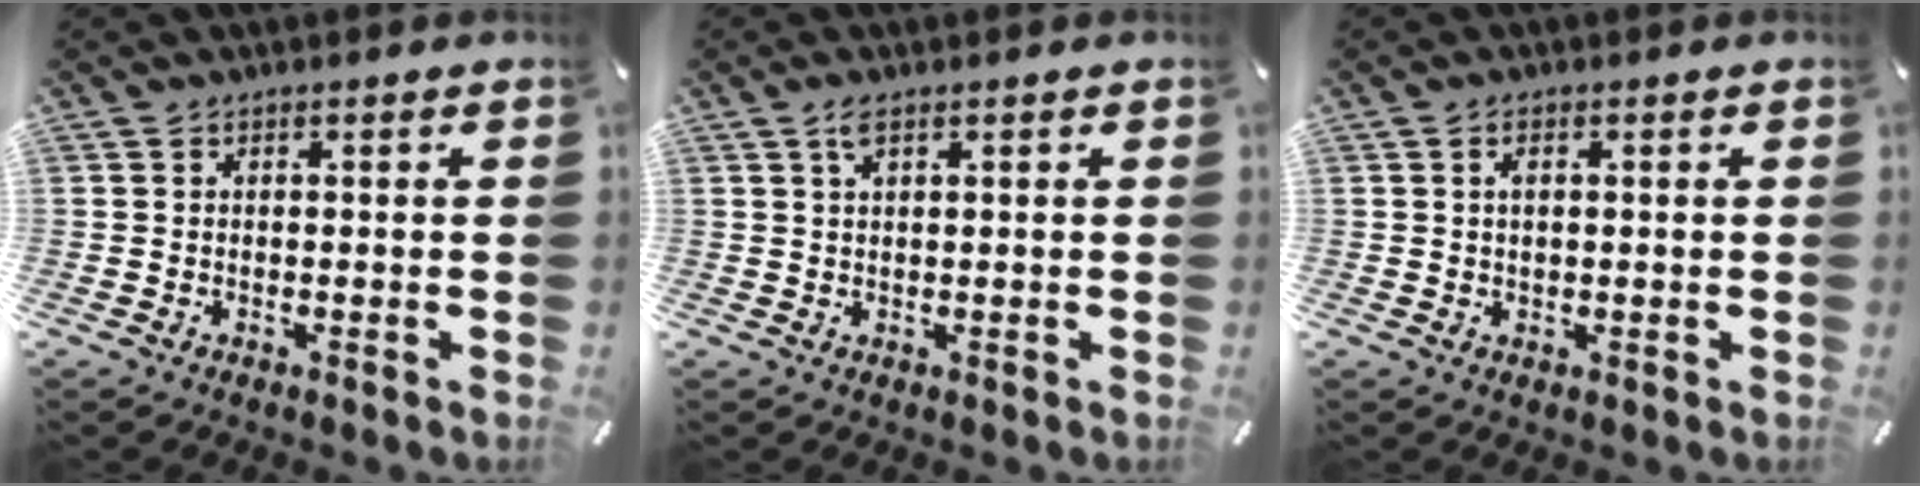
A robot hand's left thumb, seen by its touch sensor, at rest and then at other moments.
{"total": 2.2, "force": [1.1, 0.6, 1.7], "torque": [-0.038, 0.003, 0.019]}
{"total": 1.6, "force": [0.5, 1.0, 1.2], "torque": [-0.028, 0.003, 0.008]}